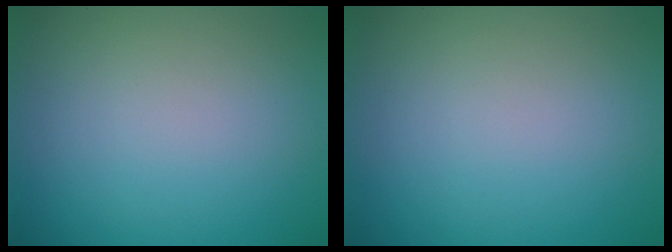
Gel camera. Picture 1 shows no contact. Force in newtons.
{"total": 0.0}